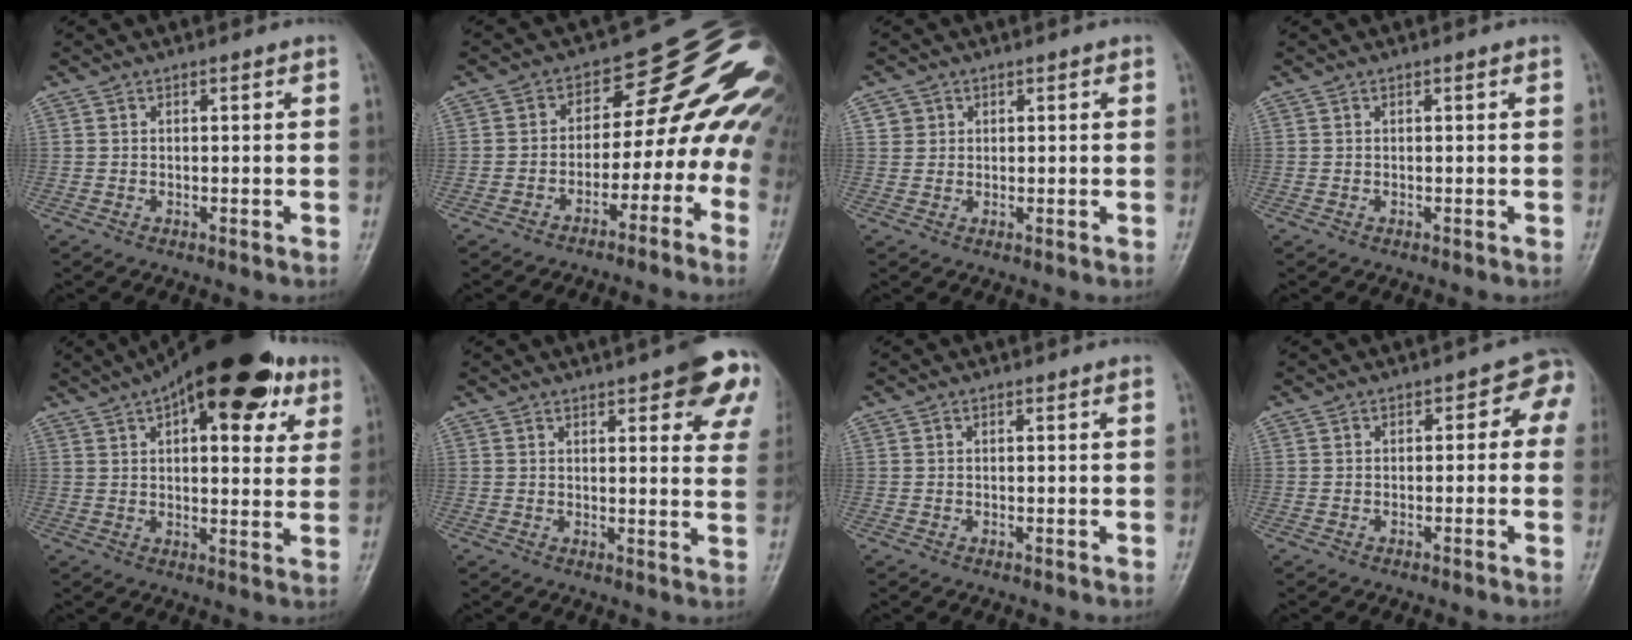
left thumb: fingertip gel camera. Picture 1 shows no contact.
{"total": 17.8, "force": [-6.0, 11.7, 12.0], "torque": [-0.132, 0.108, -0.086]}
{"total": 2.2, "force": [0.8, 2.1, 0.2], "torque": [0.017, -0.001, 0.008]}
{"total": 0.0}
{"total": 22.5, "force": [11.1, 9.6, 17.1], "torque": [-0.223, 0.004, 0.158]}
{"total": 15.7, "force": [8.8, 4.9, 12.0], "torque": [-0.124, -0.025, 0.098]}
{"total": 0.0}
{"total": 4.2, "force": [-0.2, 2.9, 3.0], "torque": [0.001, 0.019, -0.014]}